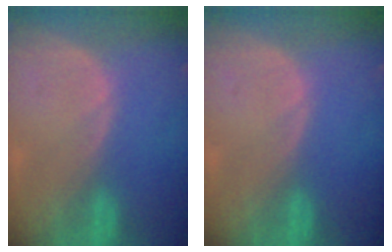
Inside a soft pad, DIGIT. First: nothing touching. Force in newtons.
{"total": 0.0}